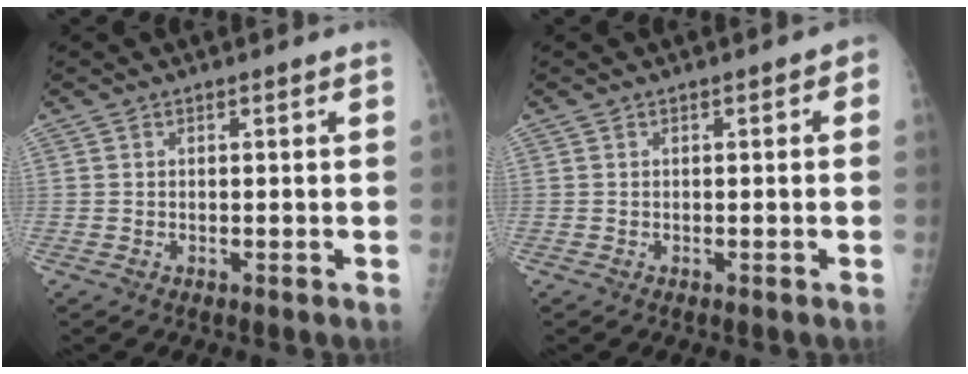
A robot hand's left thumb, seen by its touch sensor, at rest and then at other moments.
{"total": 1.5, "force": [0.3, 0.6, 1.3], "torque": [-0.010, 0.004, -0.002]}